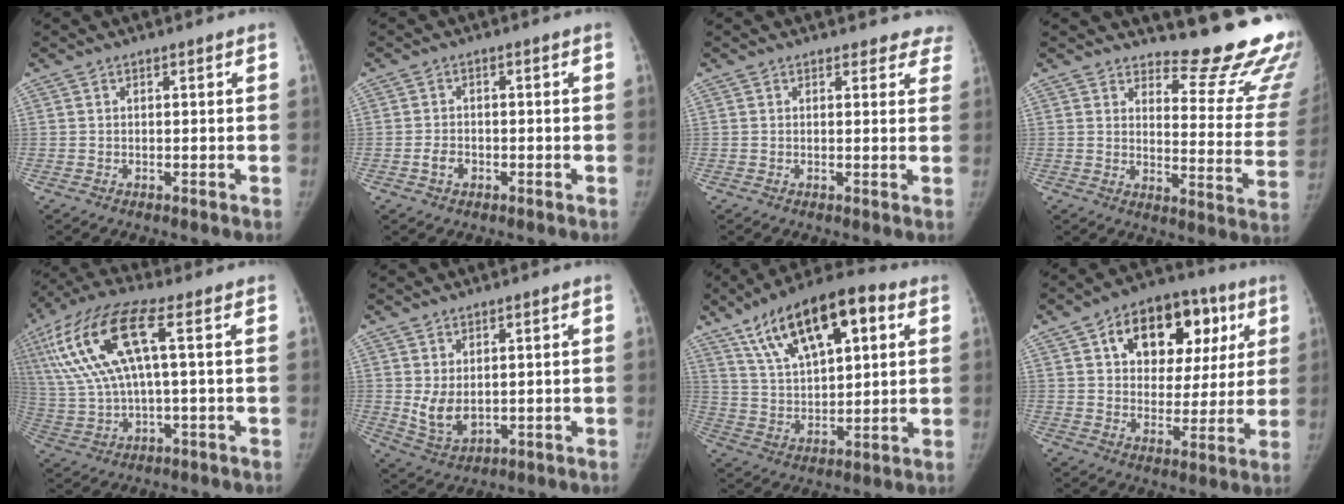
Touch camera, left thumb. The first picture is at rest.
{"total": 2.7, "force": [-1.2, 1.9, 1.4], "torque": [-0.022, 0.012, -0.021]}
{"total": 5.4, "force": [4.8, 2.5, -0.2], "torque": [0.054, -0.017, 0.024]}
{"total": 19.1, "force": [17.1, 4.5, 7.1], "torque": [-0.043, -0.180, 0.195]}
{"total": 17.2, "force": [4.3, 5.1, 15.8], "torque": [-0.366, 0.024, 0.088]}
{"total": 5.8, "force": [0.7, 3.8, 4.4], "torque": [-0.071, -0.015, 0.029]}
{"total": 19.6, "force": [9.2, 8.6, 15.0], "torque": [-0.222, -0.010, 0.158]}
{"total": 19.5, "force": [7.6, 12.8, 12.7], "torque": [-0.128, 0.008, 0.112]}